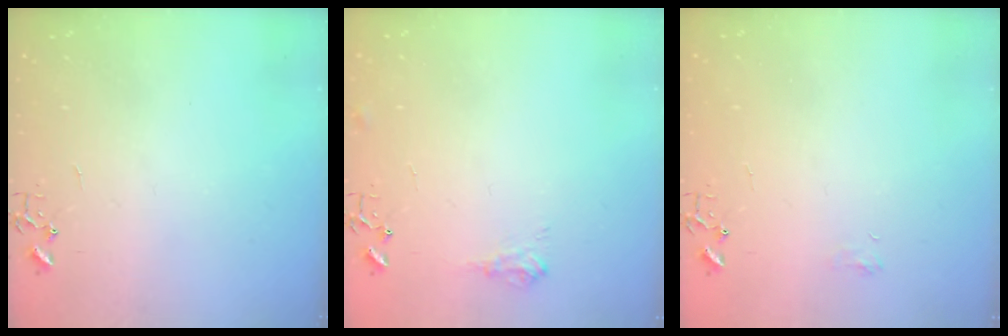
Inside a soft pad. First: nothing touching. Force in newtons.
{"total": 7.3, "press": 7.3, "slide": 1.0}
{"total": 5.1, "press": 5.1, "slide": 0.6}